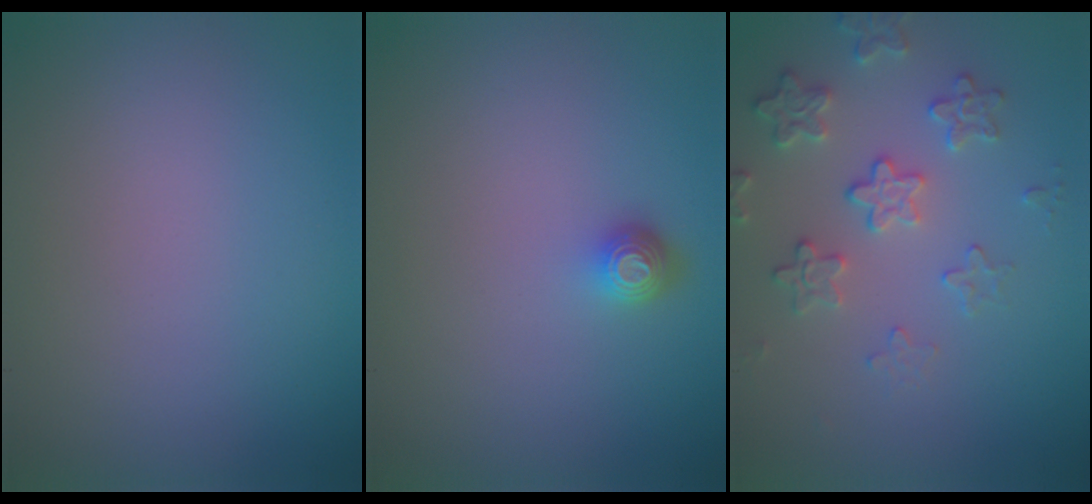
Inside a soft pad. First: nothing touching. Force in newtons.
{"total": 1.6, "press": 1.1, "slide": 1.0}
{"total": 3.1, "press": 3.1, "slide": 0.4}